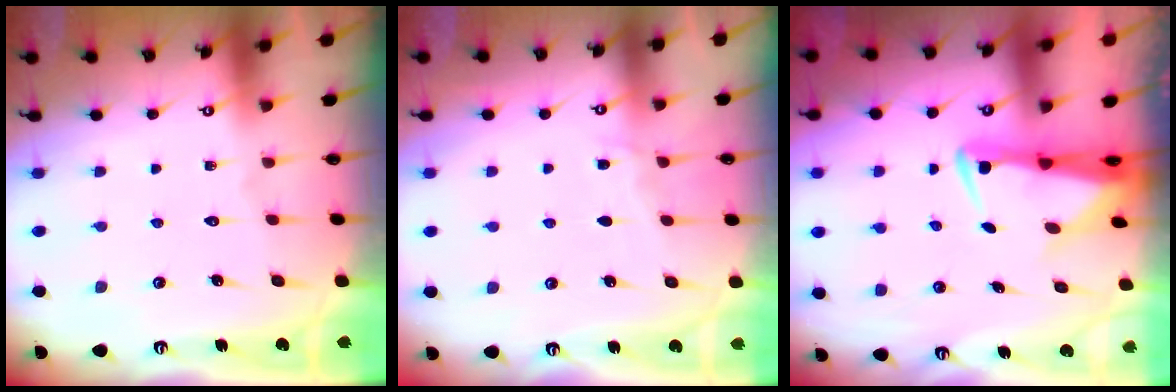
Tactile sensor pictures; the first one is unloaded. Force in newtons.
{"total": 5.1, "press": 5.1, "slide": 0.5}
{"total": 3.4, "press": 3.3, "slide": 0.6}